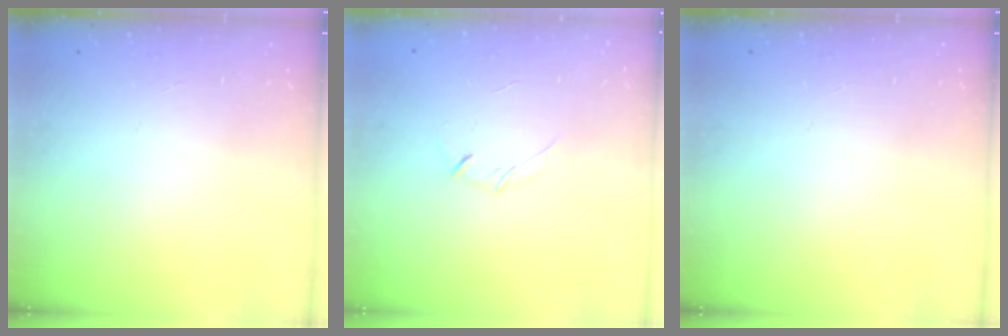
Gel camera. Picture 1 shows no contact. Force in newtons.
{"total": 3.8, "press": 3.7, "slide": 0.9}
{"total": 0.0}